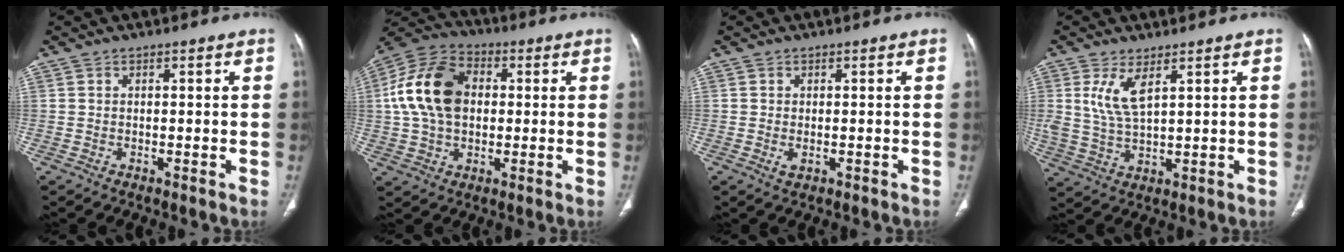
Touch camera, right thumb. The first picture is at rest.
{"total": 15.8, "force": [1.6, 10.9, 11.3], "torque": [-0.201, 0.024, 0.020]}
{"total": 1.2, "force": [-0.4, 0.7, 1.0], "torque": [-0.020, -0.004, -0.004]}
{"total": 6.8, "force": [3.0, 2.5, 5.6], "torque": [-0.120, -0.017, 0.072]}